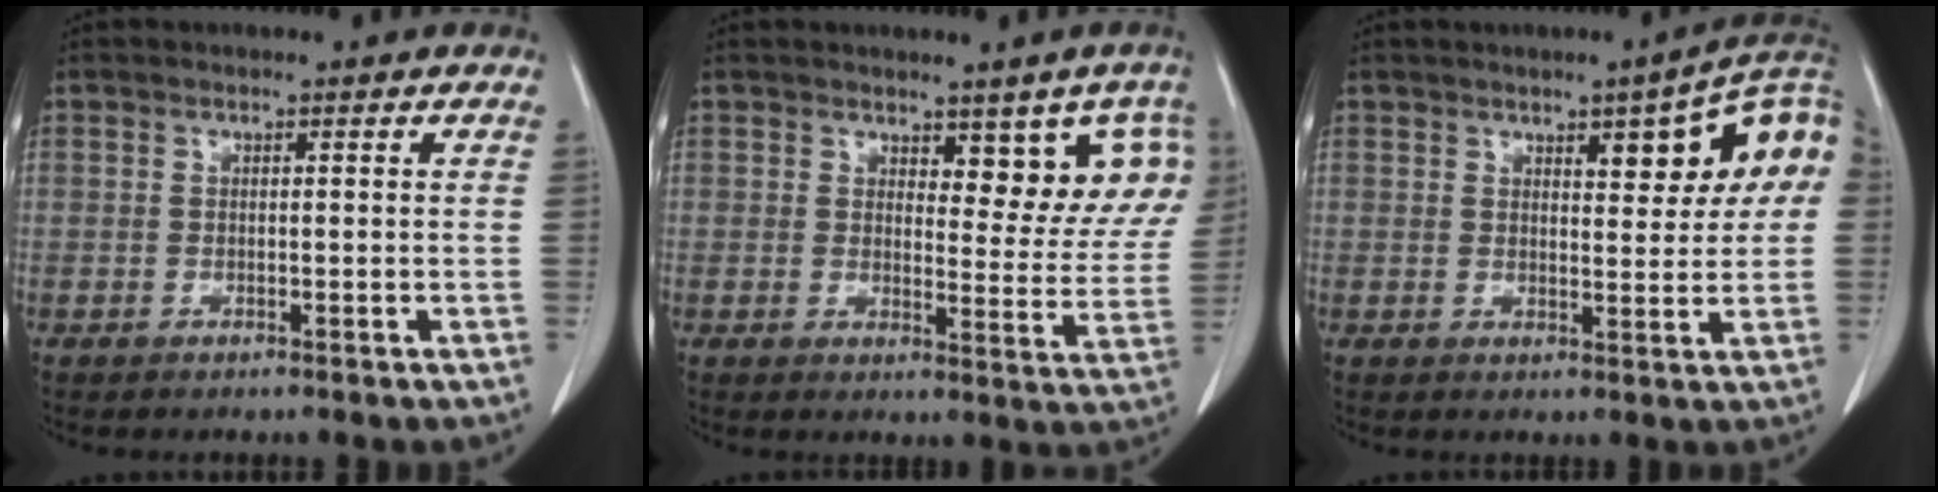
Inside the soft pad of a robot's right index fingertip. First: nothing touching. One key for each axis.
{"total": 8.5, "fx": 4.8, "fy": 3.8, "fz": 6.0, "tx": -0.044, "ty": -0.006, "tz": 0.057}
{"total": 10.4, "fx": 3.2, "fy": 2.6, "fz": 9.6, "tx": -0.122, "ty": 0.025, "tz": 0.039}